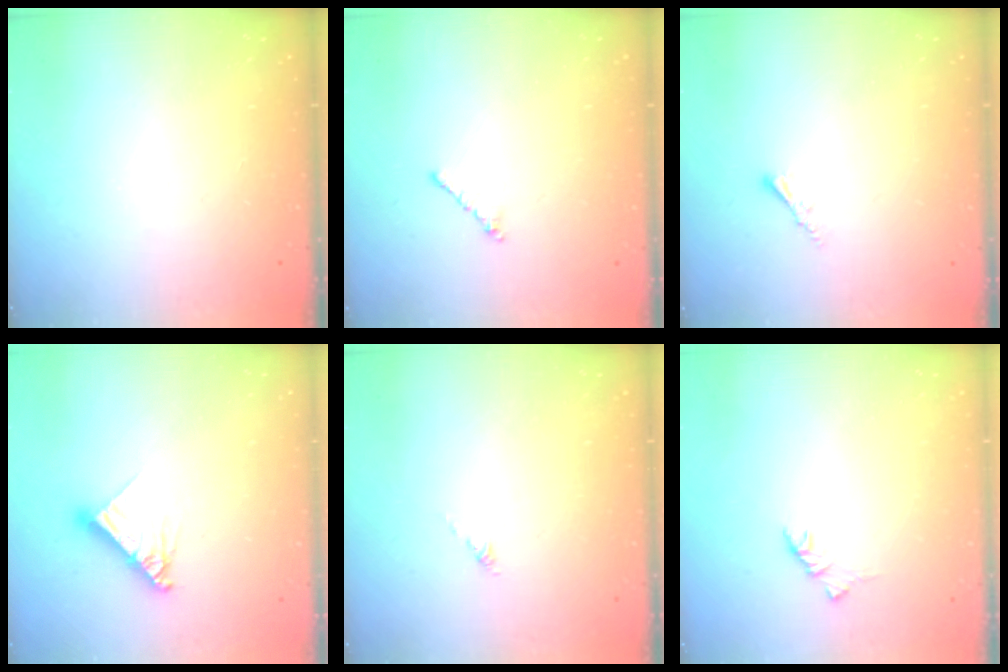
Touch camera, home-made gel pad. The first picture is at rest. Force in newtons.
{"total": 0.9, "press": 0.7, "slide": 0.5}
{"total": 1.8, "press": 1.7, "slide": 0.5}
{"total": 11.7, "press": 11.6, "slide": 1.1}
{"total": 0.0}
{"total": 3.0, "press": 2.9, "slide": 0.9}